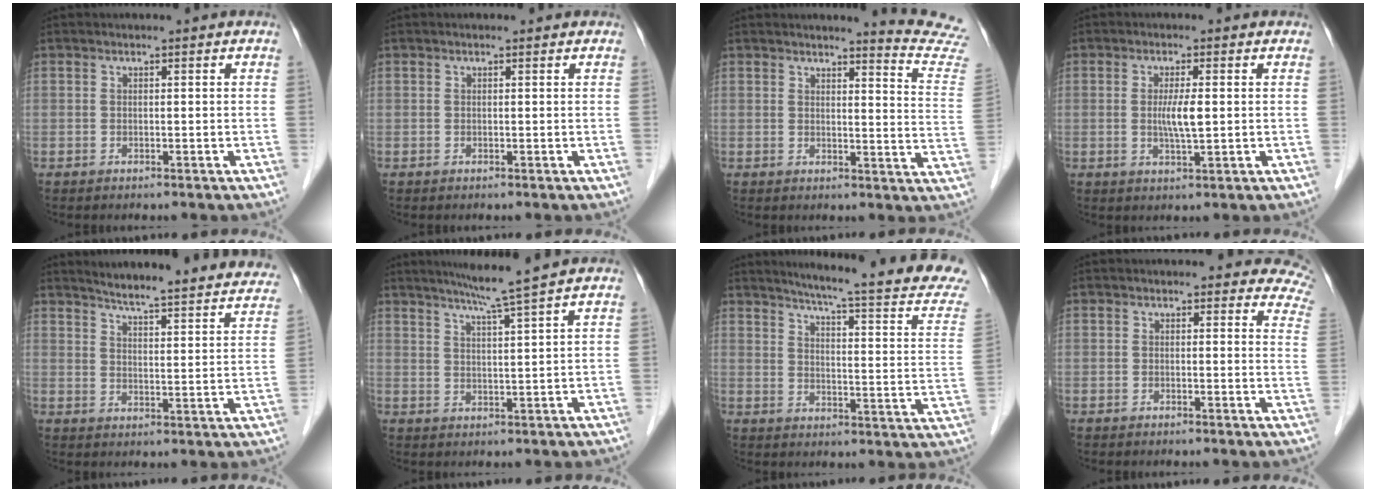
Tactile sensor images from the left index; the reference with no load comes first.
{"total": 0.0}
{"total": 11.1, "force": [10.9, -1.8, 1.1], "torque": [-0.009, -0.118, 0.101]}
{"total": 3.8, "force": [0.1, 0.3, 3.7], "torque": [-0.073, -0.005, 0.003]}
{"total": 23.5, "force": [21.8, 1.8, 8.4], "torque": [-0.115, -0.051, 0.260]}
{"total": 6.3, "force": [5.0, -2.0, 3.2], "torque": [-0.053, -0.006, 0.084]}
{"total": 19.8, "force": [17.3, -0.4, 9.6], "torque": [-0.134, -0.073, 0.200]}
{"total": 8.1, "force": [7.2, 3.1, 1.9], "torque": [0.024, -0.017, 0.037]}